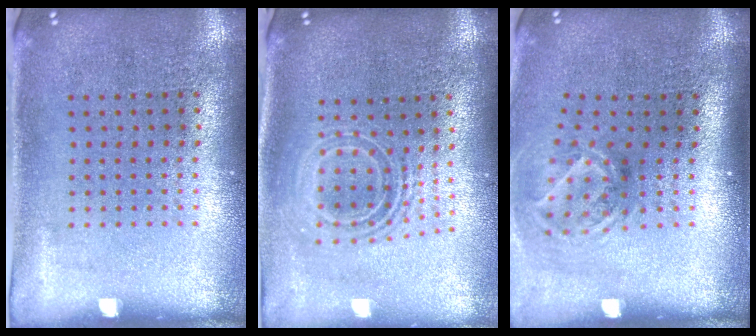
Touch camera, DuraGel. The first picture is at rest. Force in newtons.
{"total": 1.8, "press": 1.4, "slide": 1.1}
{"total": 1.9, "press": 1.3, "slide": 1.5}